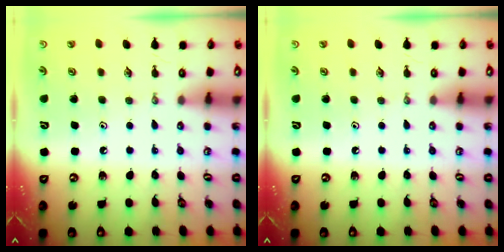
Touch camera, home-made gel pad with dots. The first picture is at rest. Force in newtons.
{"total": 0.0}